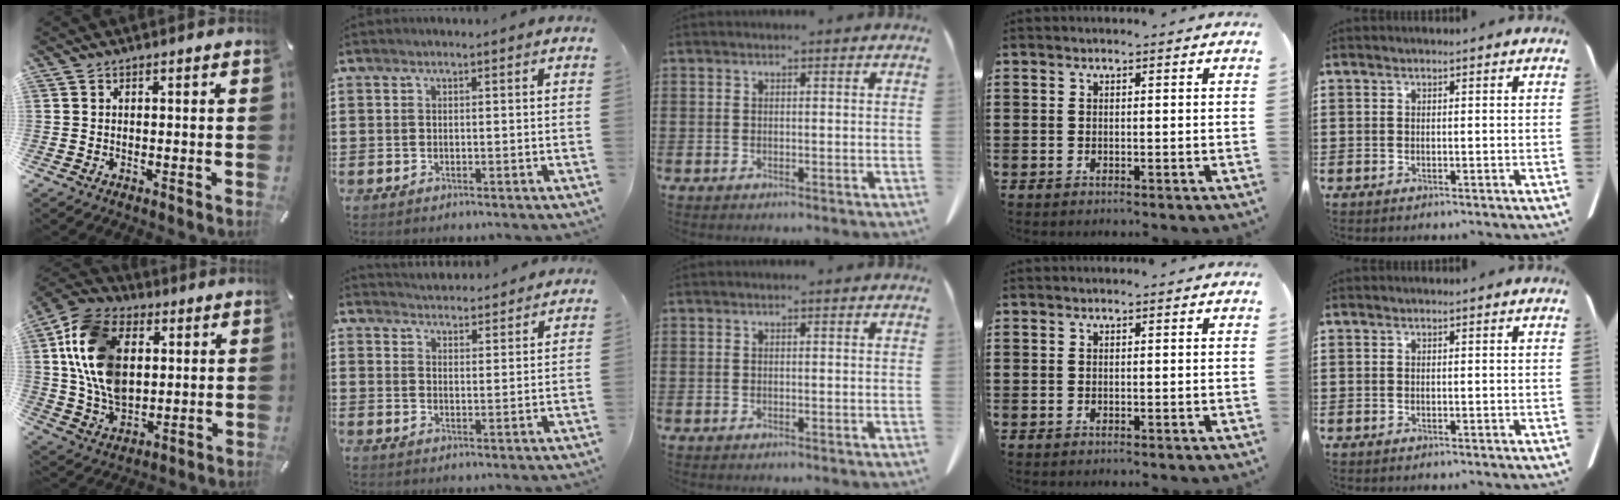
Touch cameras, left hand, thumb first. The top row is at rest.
{"thumb": {"total": 17.7, "force": [3.6, 12.7, 11.7], "torque": [-0.266, 0.010, 0.068]}, "index": {"total": 3.8, "force": [3.8, -0.1, -0.3], "torque": [-0.008, -0.022, 0.068]}}